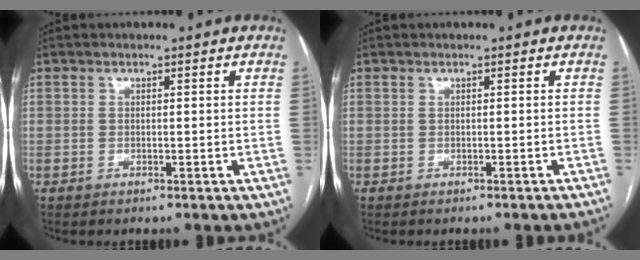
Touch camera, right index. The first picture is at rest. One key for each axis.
{"total": 2.1, "fx": -1.9, "fy": -0.3, "fz": 0.9, "tx": -0.011, "ty": 0.006, "tz": -0.020}